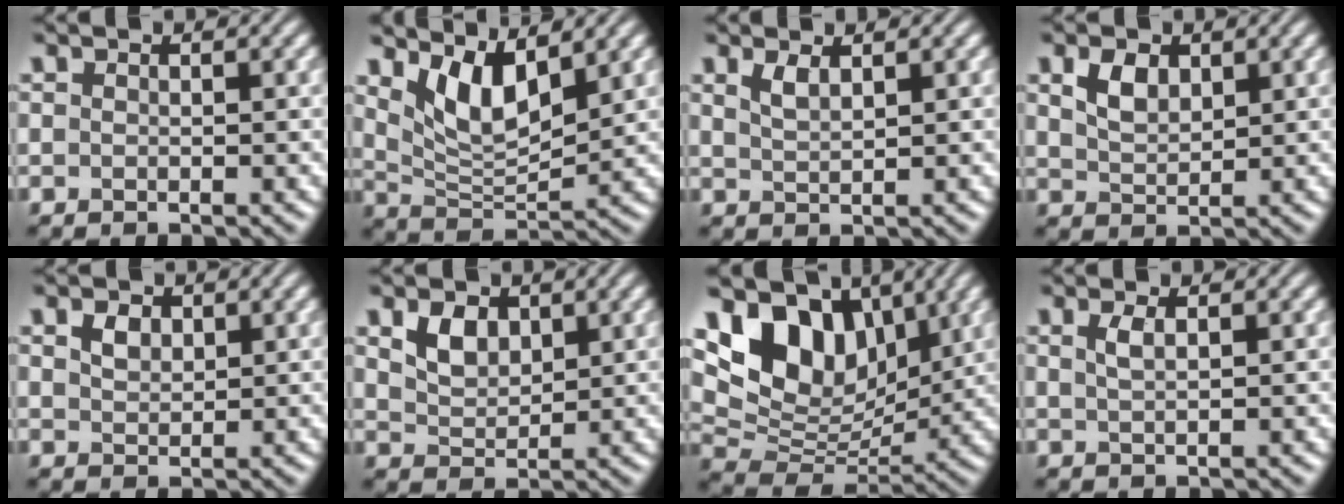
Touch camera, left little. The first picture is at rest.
{"total": 5.4, "force": [3.0, 2.2, 3.9], "torque": [-0.082, -0.015, 0.058]}
{"total": 1.5, "force": [1.0, 0.5, 1.0], "torque": [-0.024, 0.000, 0.023]}
{"total": 2.6, "force": [1.3, 1.6, 1.6], "torque": [-0.037, 0.002, 0.029]}
{"total": 1.6, "force": [0.9, 1.1, 0.9], "torque": [-0.018, 0.002, 0.017]}
{"total": 2.9, "force": [1.5, 1.9, 1.7], "torque": [-0.037, -0.001, 0.029]}
{"total": 10.0, "force": [4.9, 6.3, 6.0], "torque": [-0.109, -0.007, 0.088]}
{"total": 1.3, "force": [0.6, 0.4, 1.1], "torque": [-0.024, 0.002, 0.012]}